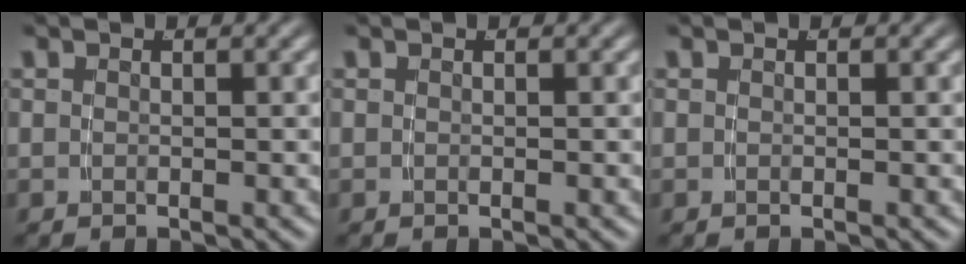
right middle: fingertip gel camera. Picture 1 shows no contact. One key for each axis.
{"total": 0.0}
{"total": 0.0}